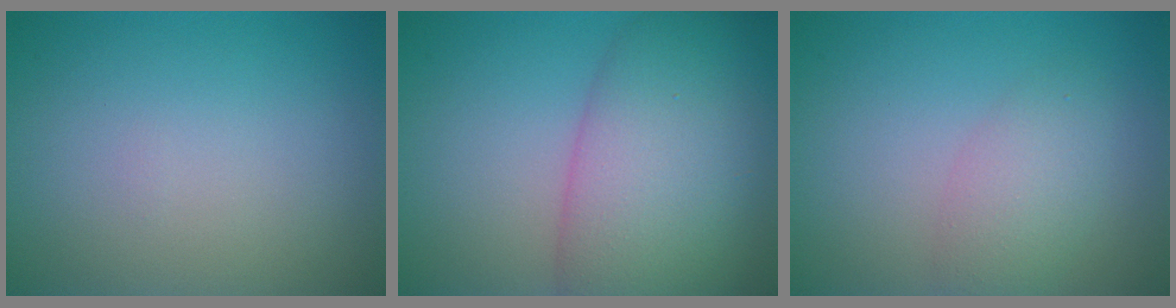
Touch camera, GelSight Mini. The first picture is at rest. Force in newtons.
{"total": 10.2, "press": 10.2, "slide": 0.4}
{"total": 3.0, "press": 3.0, "slide": 0.2}